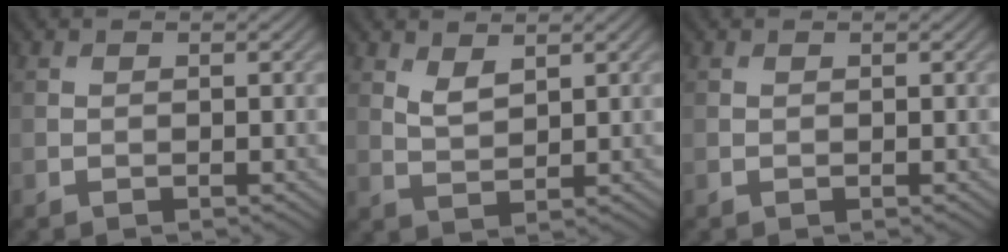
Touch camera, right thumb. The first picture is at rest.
{"total": 2.5, "force": [1.7, 1.0, 1.6], "torque": [-0.038, -0.006, 0.038]}
{"total": 0.0}